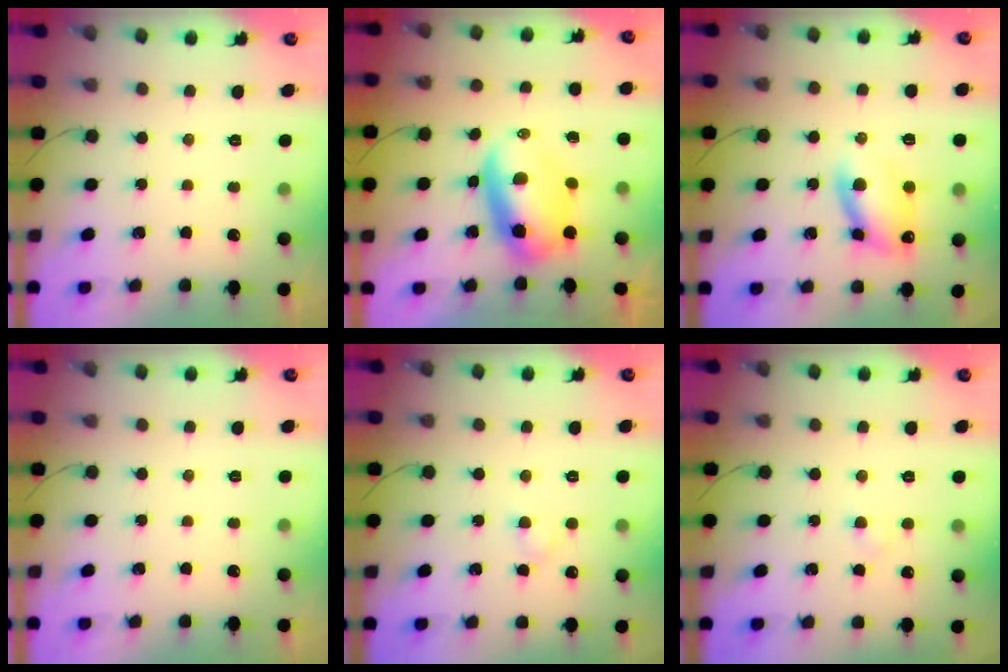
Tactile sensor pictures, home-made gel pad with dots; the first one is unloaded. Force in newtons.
{"total": 8.1, "press": 7.8, "slide": 2.2}
{"total": 11.0, "press": 10.9, "slide": 1.4}
{"total": 0.0}
{"total": 2.2, "press": 1.9, "slide": 1.0}
{"total": 1.9, "press": 1.7, "slide": 0.9}